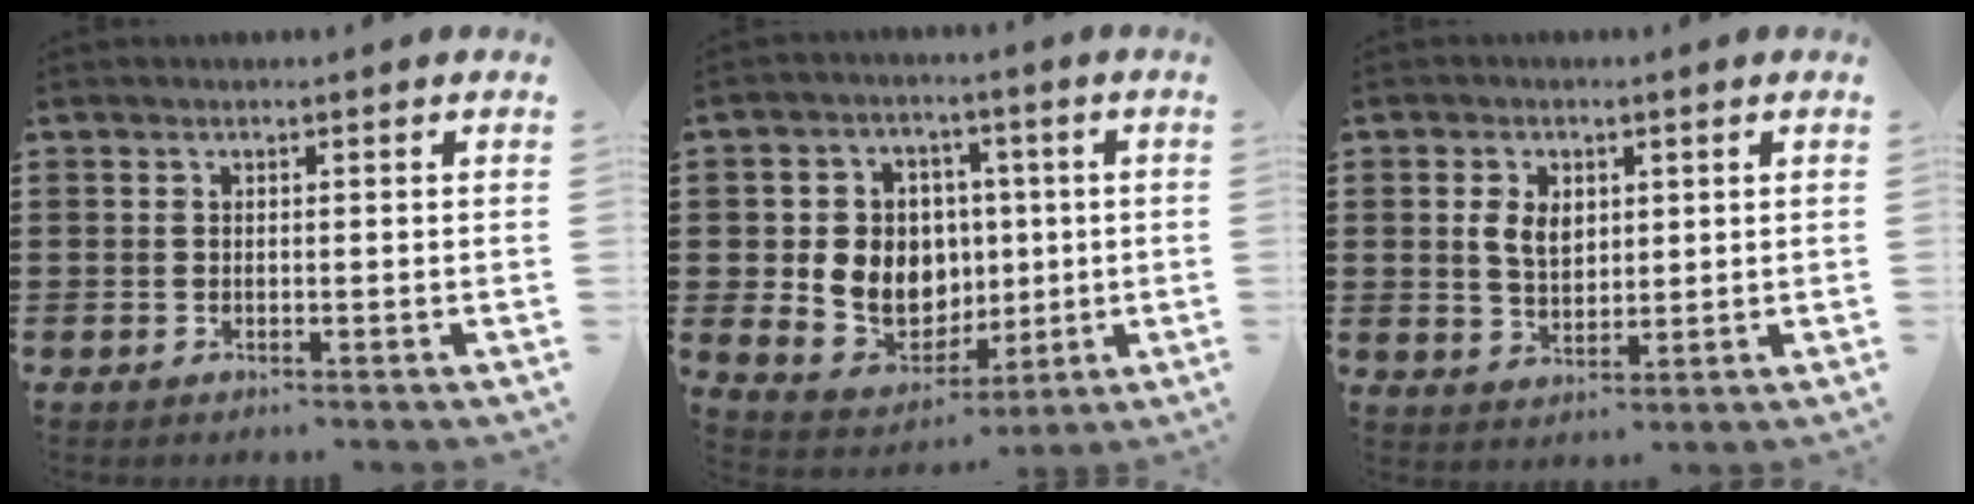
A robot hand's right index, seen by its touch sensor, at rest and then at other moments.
{"total": 9.3, "force": [0.5, 8.5, 3.7], "torque": [-0.094, 0.010, 0.020]}
{"total": 4.6, "force": [1.1, 3.1, 3.2], "torque": [-0.064, 0.008, 0.018]}